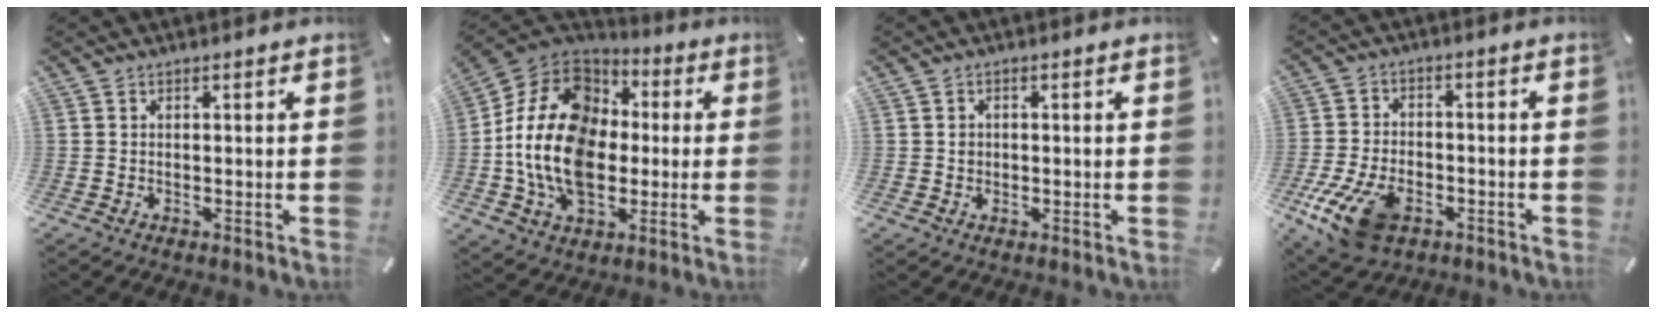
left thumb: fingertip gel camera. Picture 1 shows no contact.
{"total": 19.5, "force": [-2.2, 14.6, 12.8], "torque": [-0.280, 0.015, -0.040]}
{"total": 1.3, "force": [-0.1, 1.1, 0.6], "torque": [-0.011, 0.005, -0.004]}
{"total": 13.4, "force": [-6.5, 8.0, 8.6], "torque": [-0.174, 0.023, -0.116]}